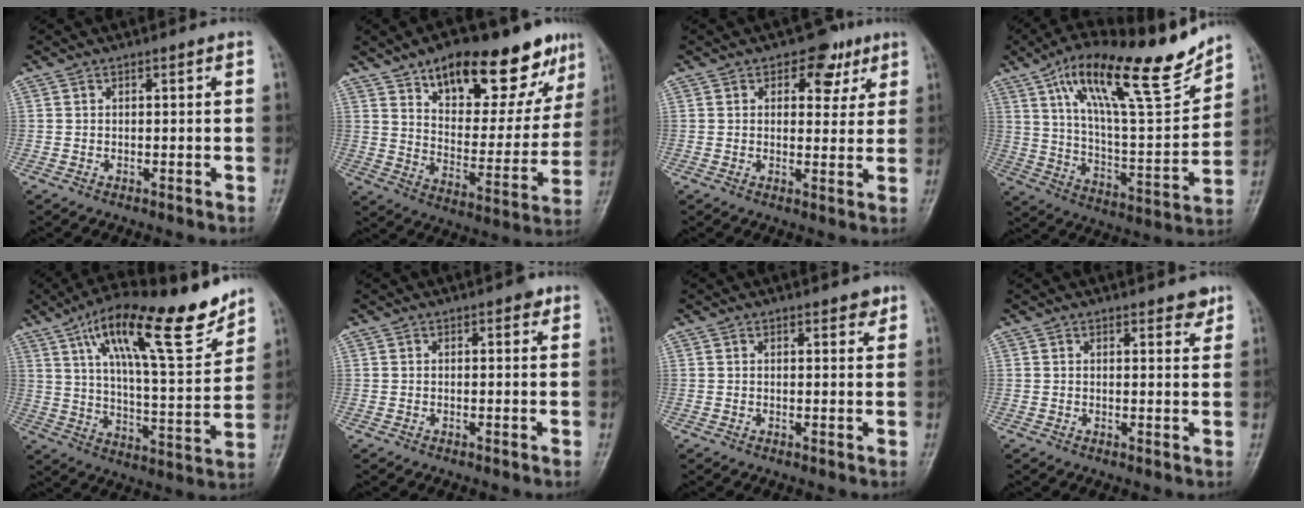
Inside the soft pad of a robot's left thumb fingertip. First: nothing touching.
{"total": 23.4, "force": [14.5, 9.7, 15.6], "torque": [-0.173, -0.045, 0.223]}
{"total": 6.5, "force": [3.2, 4.3, 3.6], "torque": [-0.005, -0.009, 0.036]}
{"total": 22.7, "force": [14.7, 6.3, 16.1], "torque": [-0.225, -0.059, 0.248]}
{"total": 21.4, "force": [13.7, 5.4, 15.6], "torque": [-0.223, -0.052, 0.225]}
{"total": 1.4, "force": [0.8, 0.7, 0.9], "torque": [-0.004, -0.001, 0.006]}
{"total": 2.0, "force": [1.5, 0.8, 1.1], "torque": [-0.005, -0.008, 0.017]}
{"total": 2.5, "force": [2.0, 0.9, 1.3], "torque": [-0.005, -0.013, 0.025]}